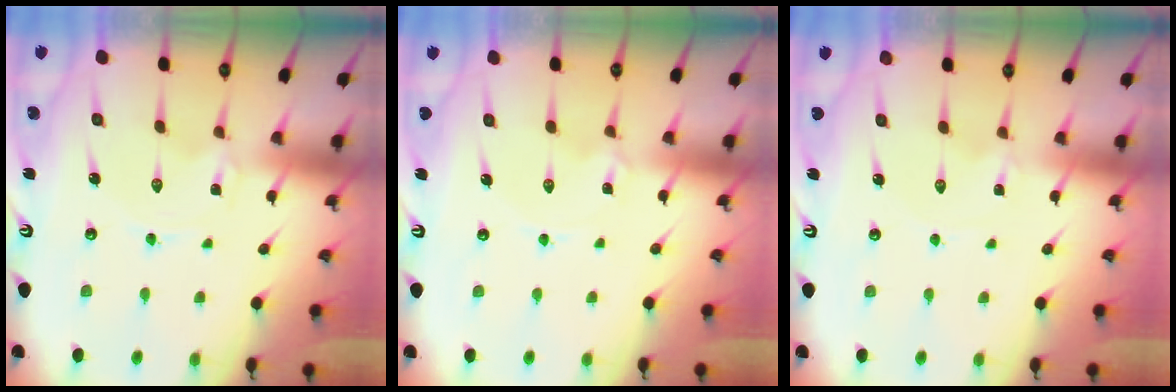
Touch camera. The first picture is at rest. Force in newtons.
{"total": 0.0}
{"total": 0.0}